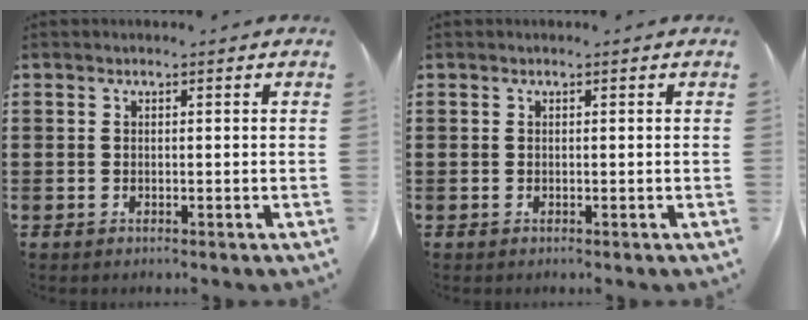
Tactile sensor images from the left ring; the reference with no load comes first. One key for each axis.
{"total": 0.0}